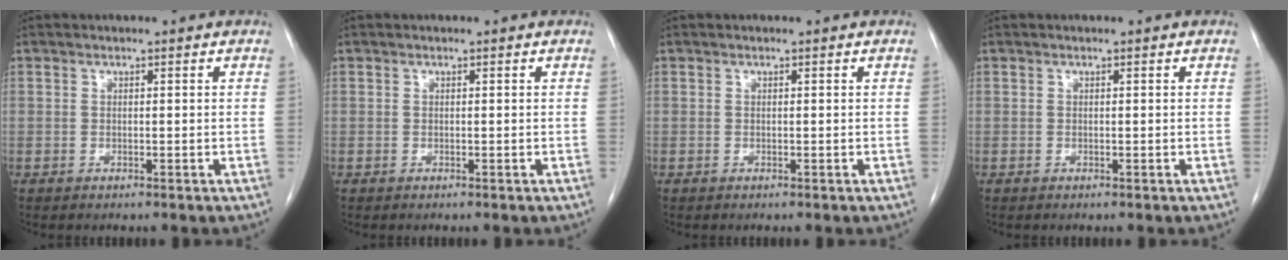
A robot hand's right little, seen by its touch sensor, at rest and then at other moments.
{"total": 0.0}
{"total": 0.0}
{"total": 0.0}